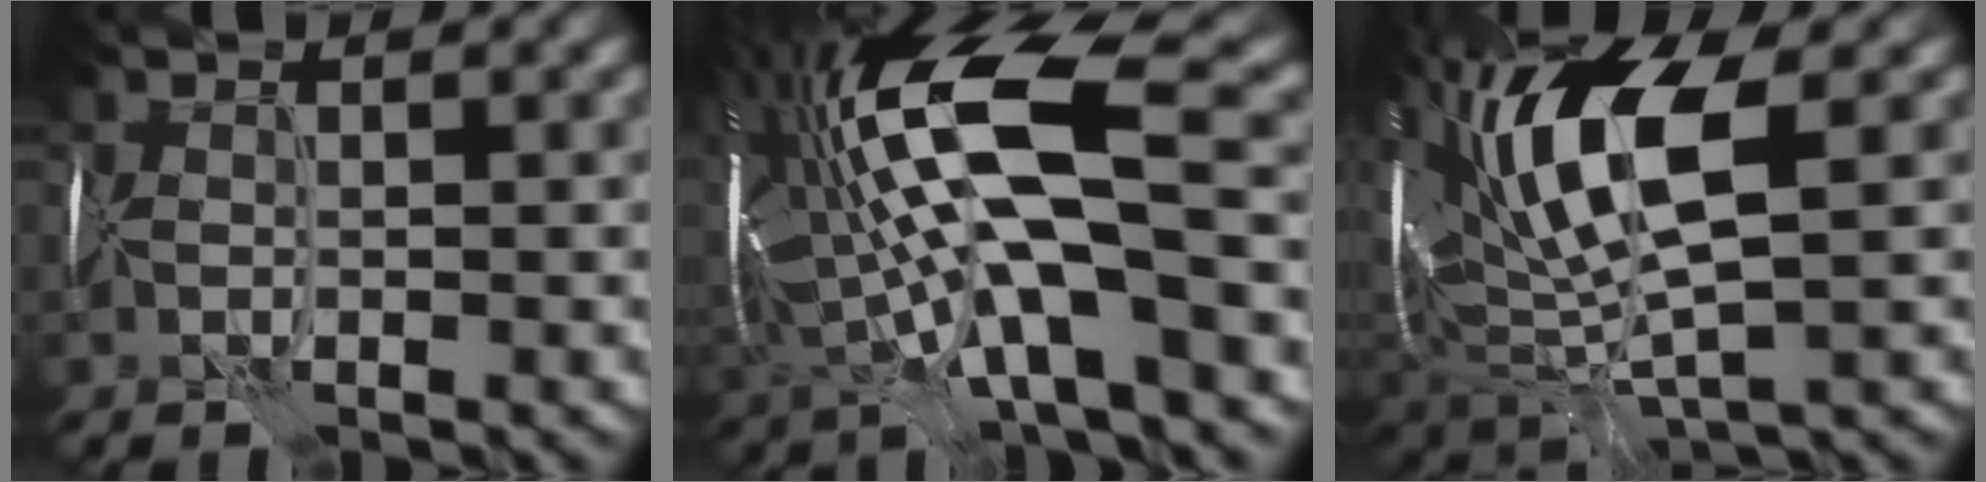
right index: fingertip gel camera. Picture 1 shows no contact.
{"total": 13.7, "force": [0.5, 4.9, 12.8], "torque": [-0.242, 0.020, 0.000]}
{"total": 10.0, "force": [2.3, 4.5, 8.6], "torque": [-0.172, 0.014, 0.037]}